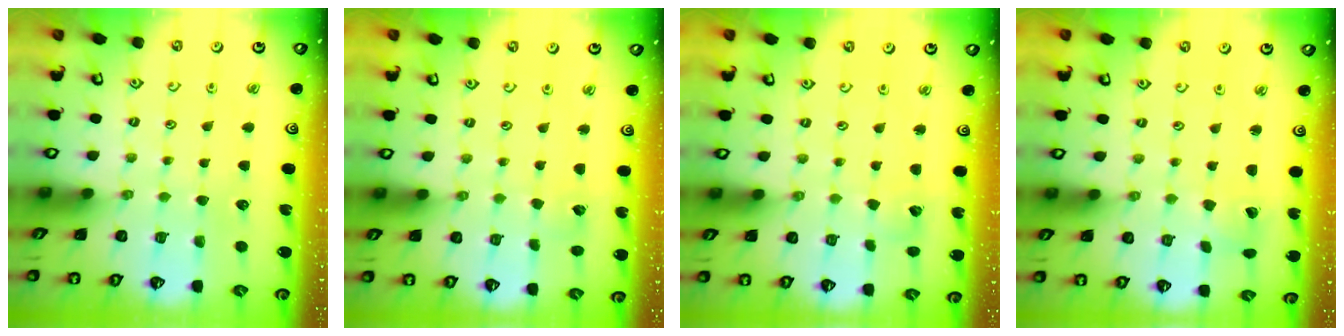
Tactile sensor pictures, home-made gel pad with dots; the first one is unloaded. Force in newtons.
{"total": 2.8, "press": 2.8, "slide": 0.2}
{"total": 3.0, "press": 3.0, "slide": 0.4}
{"total": 2.5, "press": 2.5, "slide": 0.4}